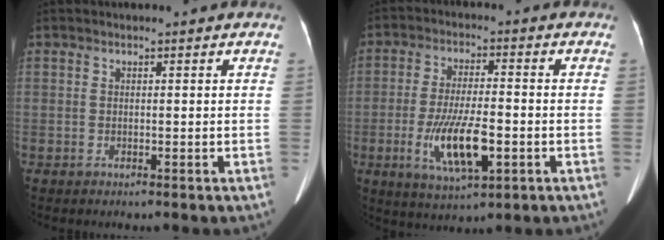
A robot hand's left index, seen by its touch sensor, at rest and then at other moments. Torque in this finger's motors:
{"motor_torque": [1.50, 0.46, 0.36, 0.21]}